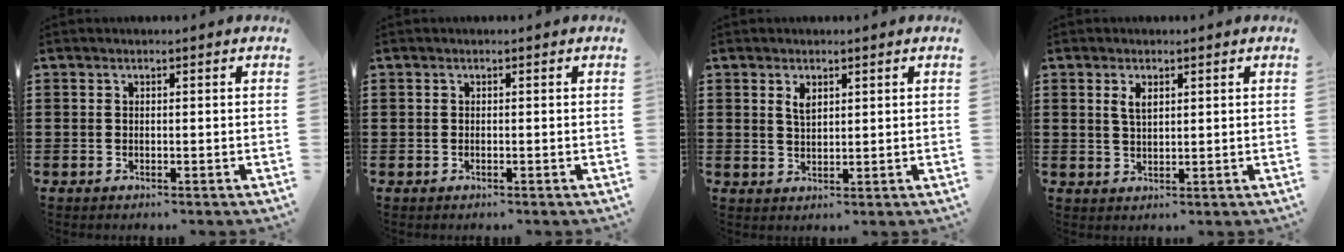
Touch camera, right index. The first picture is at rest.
{"total": 0.0}
{"total": 2.1, "force": [1.2, 1.0, 1.4], "torque": [-0.031, 0.003, 0.021]}
{"total": 2.5, "force": [1.1, 1.1, 1.9], "torque": [-0.042, 0.004, 0.019]}